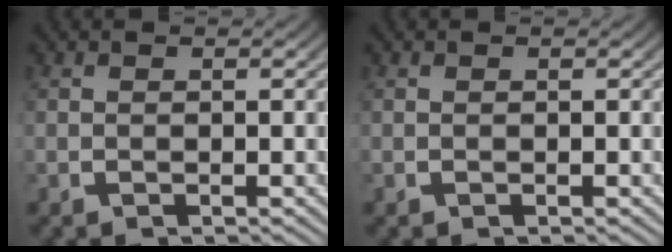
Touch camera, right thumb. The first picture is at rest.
{"total": 0.0}